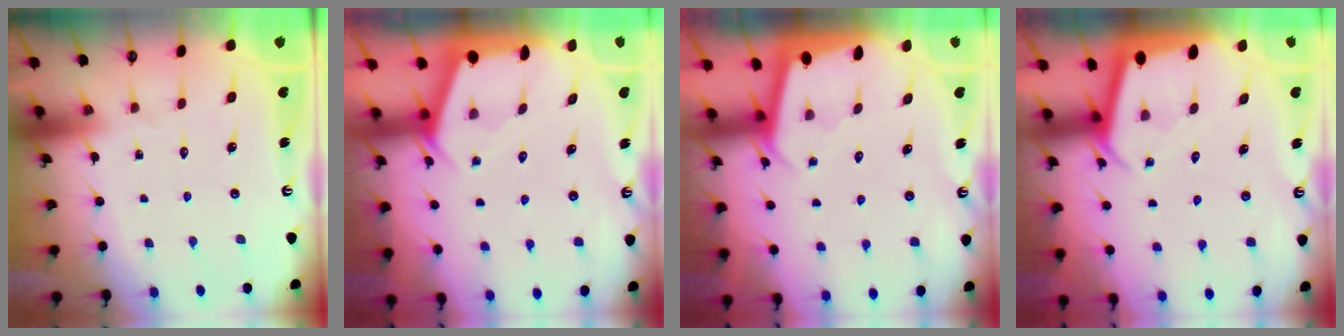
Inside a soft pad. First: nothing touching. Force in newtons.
{"total": 2.4, "press": 2.4, "slide": 0.3}
{"total": 1.9, "press": 1.9, "slide": 0.0}
{"total": 2.2, "press": 2.2, "slide": 0.2}